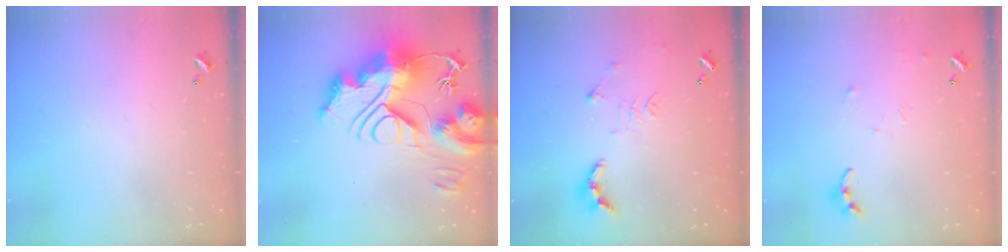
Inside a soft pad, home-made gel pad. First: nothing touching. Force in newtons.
{"total": 0.5, "press": 0.5, "slide": 0.0}
{"total": 10.3, "press": 10.2, "slide": 1.0}
{"total": 7.5, "press": 7.5, "slide": 0.6}